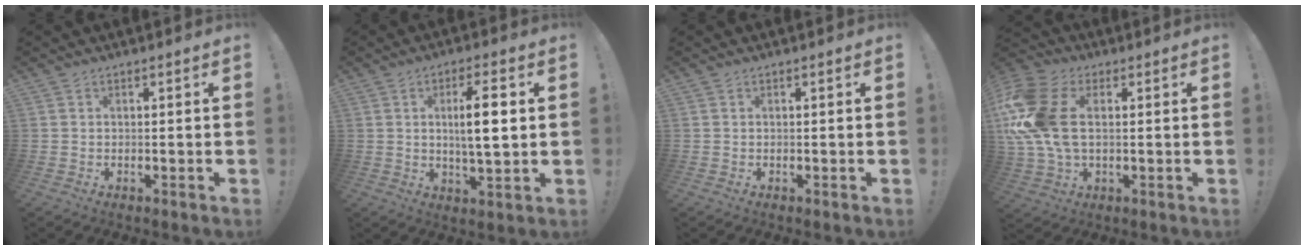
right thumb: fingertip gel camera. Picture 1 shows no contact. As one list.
[{"total": 9.7, "force": [1.5, 2.1, 9.4], "torque": [-0.154, -0.005, 0.016]}, {"total": 0.0}, {"total": 18.4, "force": [2.5, 12.0, 13.7], "torque": [-0.287, 0.003, 0.047]}]